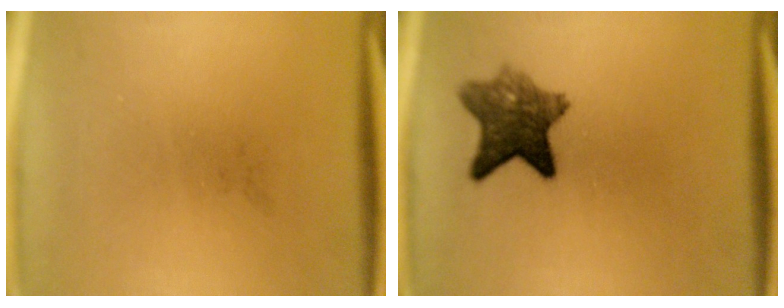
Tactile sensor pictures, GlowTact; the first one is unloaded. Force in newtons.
{"total": 7.5}